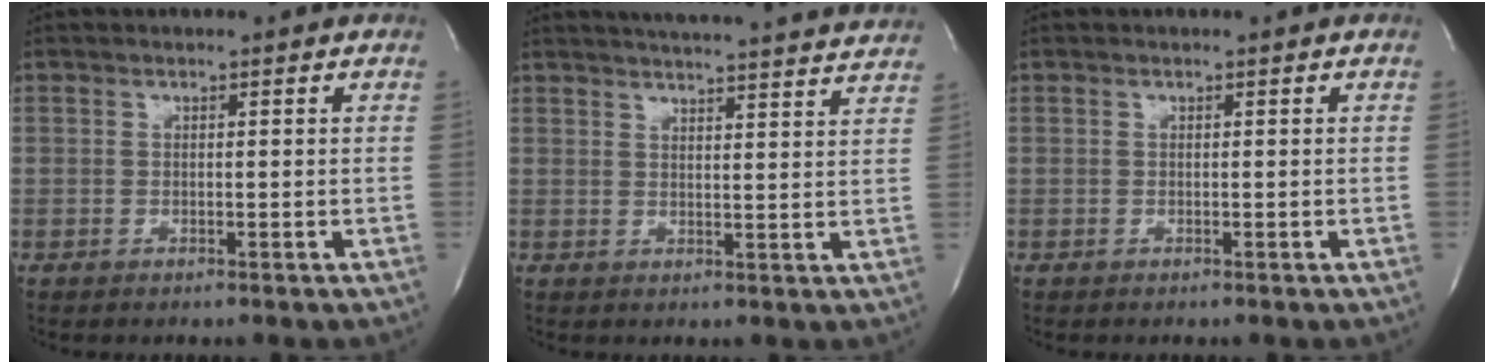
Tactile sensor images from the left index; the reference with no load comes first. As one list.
[{"total": 20.8, "force": [19.6, 0.8, 6.9], "torque": [-0.103, -0.019, 0.239]}, {"total": 0.0}]